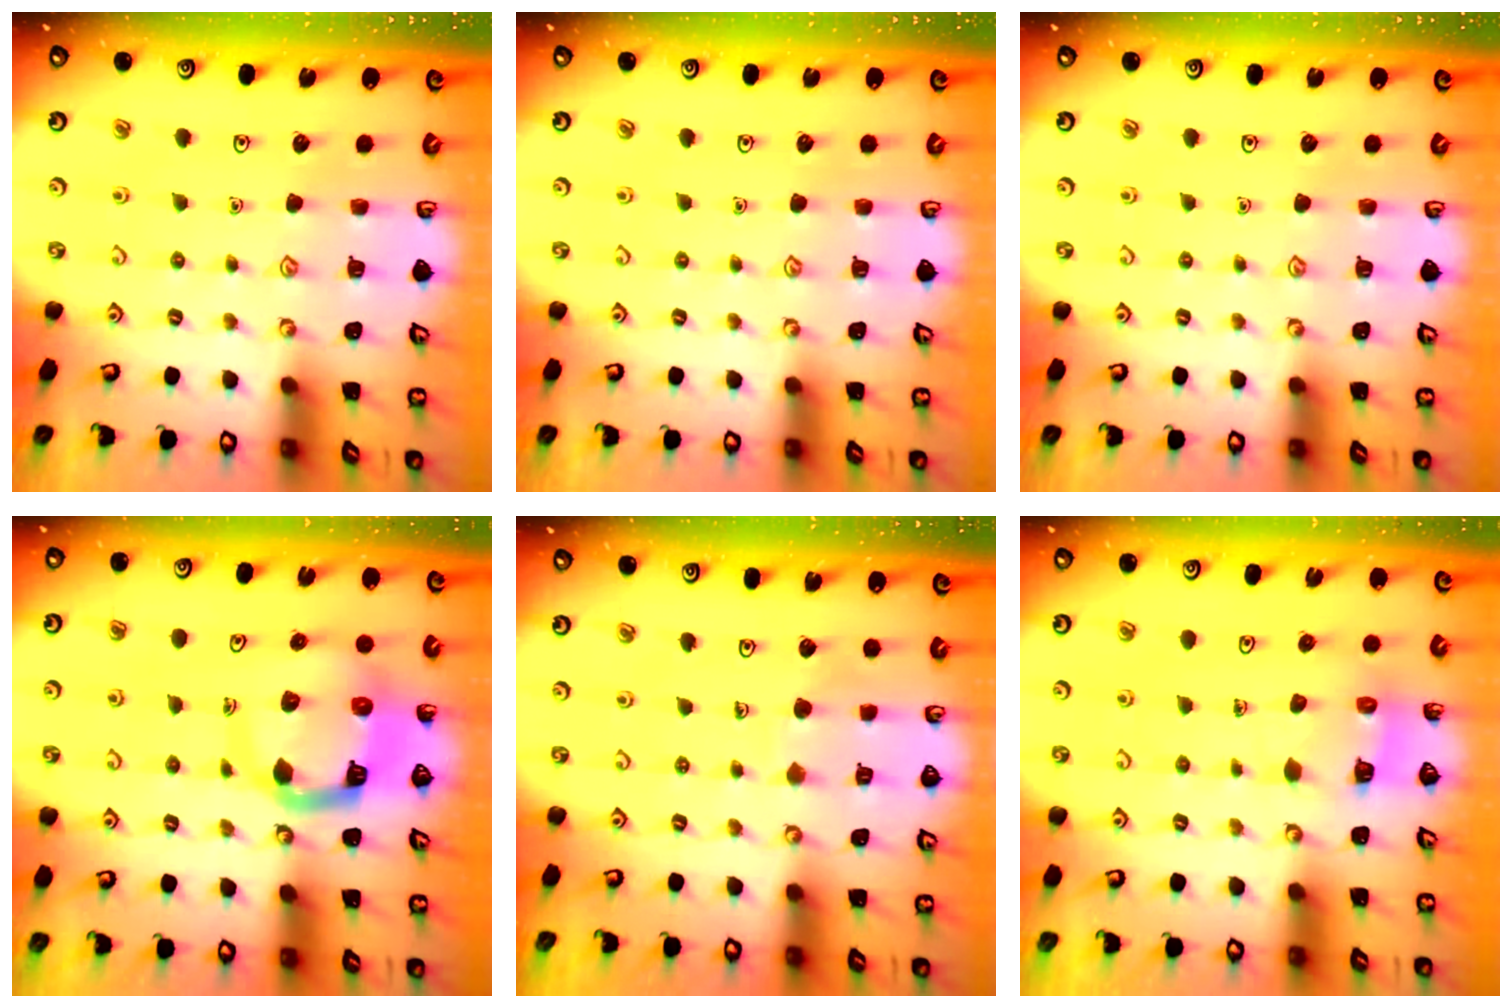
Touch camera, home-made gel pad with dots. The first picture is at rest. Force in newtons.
{"total": 0.0}
{"total": 0.0}
{"total": 10.3, "press": 10.2, "slide": 1.2}
{"total": 3.6, "press": 3.6, "slide": 0.2}
{"total": 3.7, "press": 3.7, "slide": 0.1}